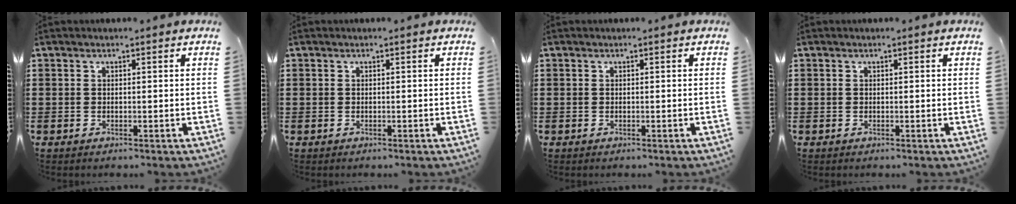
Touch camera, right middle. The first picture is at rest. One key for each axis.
{"total": 0.0}
{"total": 0.0}
{"total": 0.0}